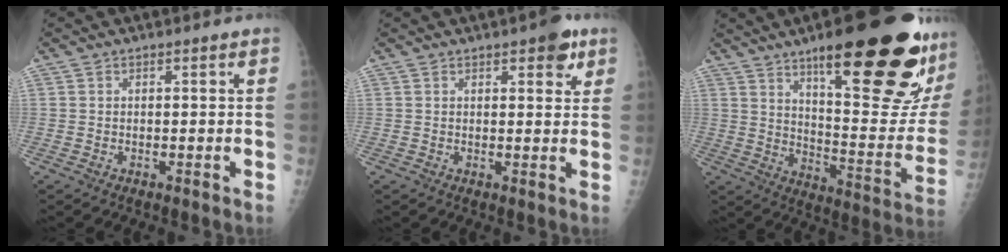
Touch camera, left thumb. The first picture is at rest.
{"total": 4.8, "force": [2.7, 2.0, 3.4], "torque": [-0.024, -0.008, 0.027]}
{"total": 30.1, "force": [16.5, 6.9, 24.2], "torque": [-0.275, -0.060, 0.253]}